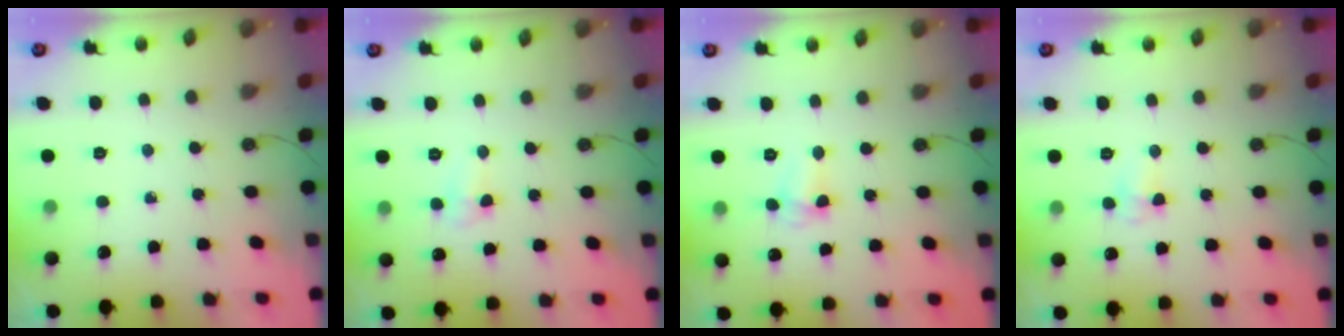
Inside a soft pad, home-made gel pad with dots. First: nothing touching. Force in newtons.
{"total": 4.1, "press": 4.1, "slide": 0.7}
{"total": 2.7, "press": 2.6, "slide": 0.5}
{"total": 4.9, "press": 4.4, "slide": 2.2}